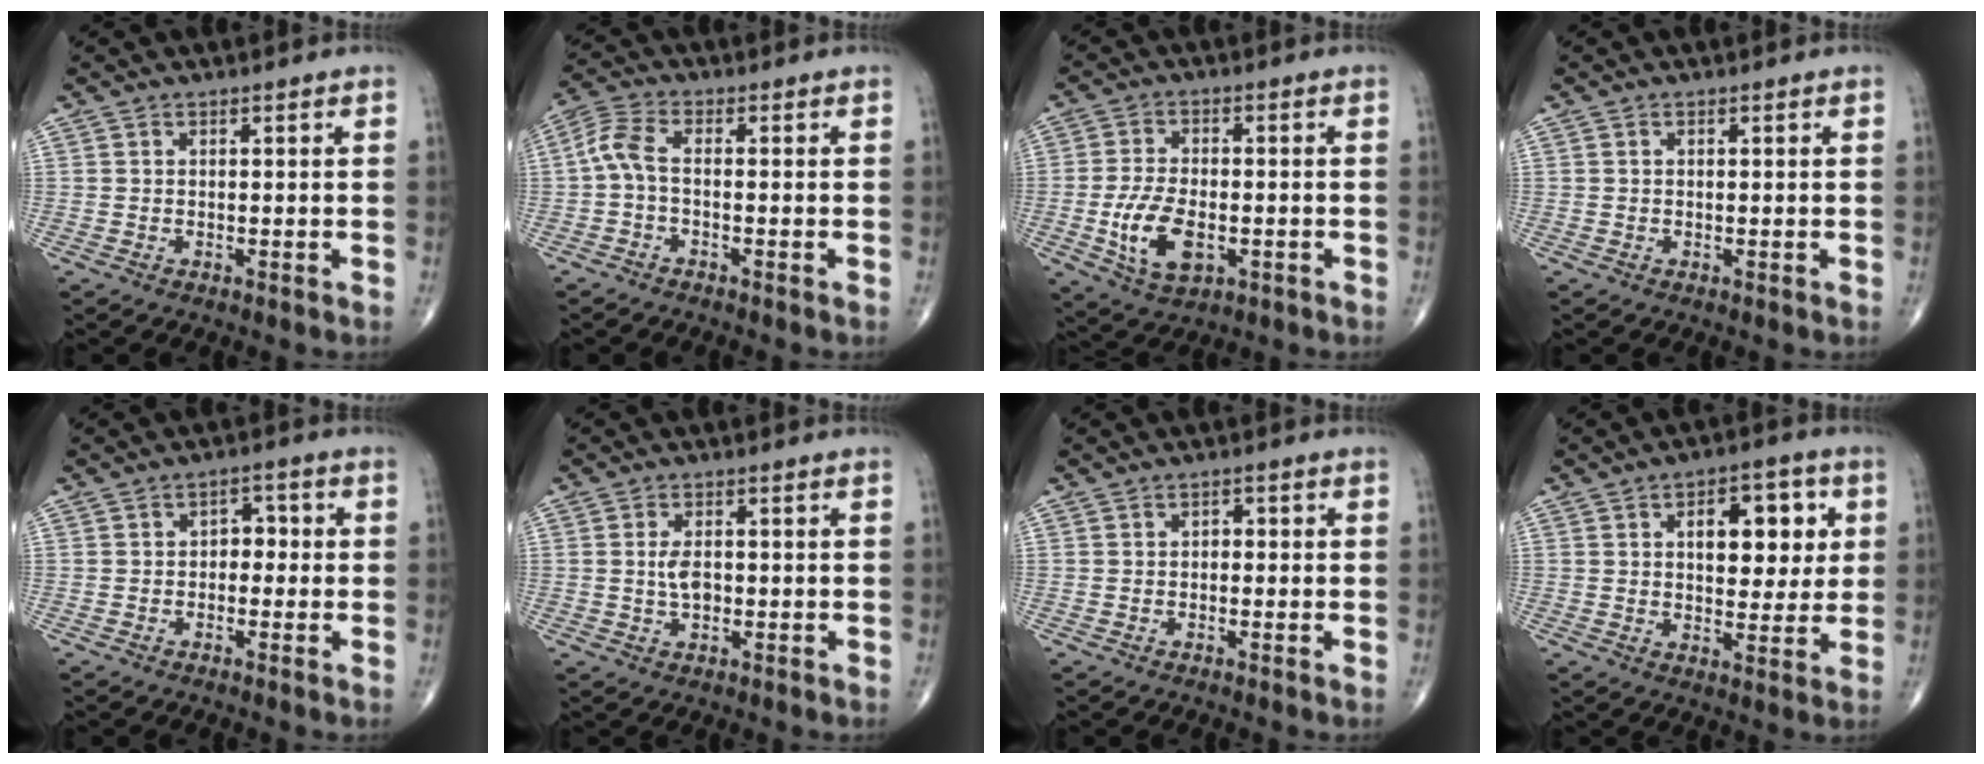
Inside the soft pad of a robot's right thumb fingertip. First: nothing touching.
{"total": 4.7, "force": [-0.9, 1.9, 4.2], "torque": [-0.103, 0.019, -0.027]}
{"total": 9.8, "force": [-2.5, 5.3, 7.9], "torque": [-0.146, 0.001, -0.039]}
{"total": 0.0}
{"total": 3.6, "force": [-0.2, 2.6, 2.5], "torque": [-0.006, 0.016, -0.014]}
{"total": 3.6, "force": [-0.1, 2.1, 3.0], "torque": [-0.052, 0.000, -0.001]}
{"total": 1.6, "force": [0.0, 1.2, 1.1], "torque": [0.001, 0.006, -0.008]}
{"total": 12.0, "force": [2.9, 6.8, 9.5], "torque": [-0.083, -0.002, 0.040]}